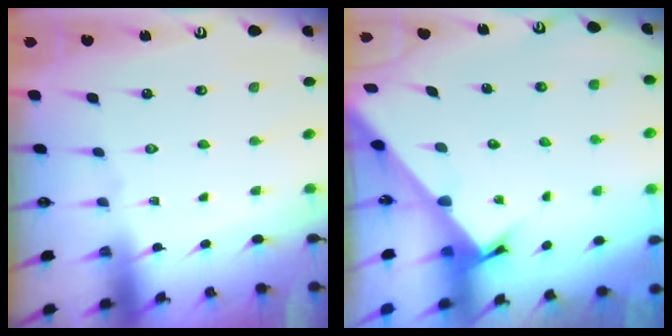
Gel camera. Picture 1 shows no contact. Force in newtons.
{"total": 2.7, "press": 2.7, "slide": 0.2}